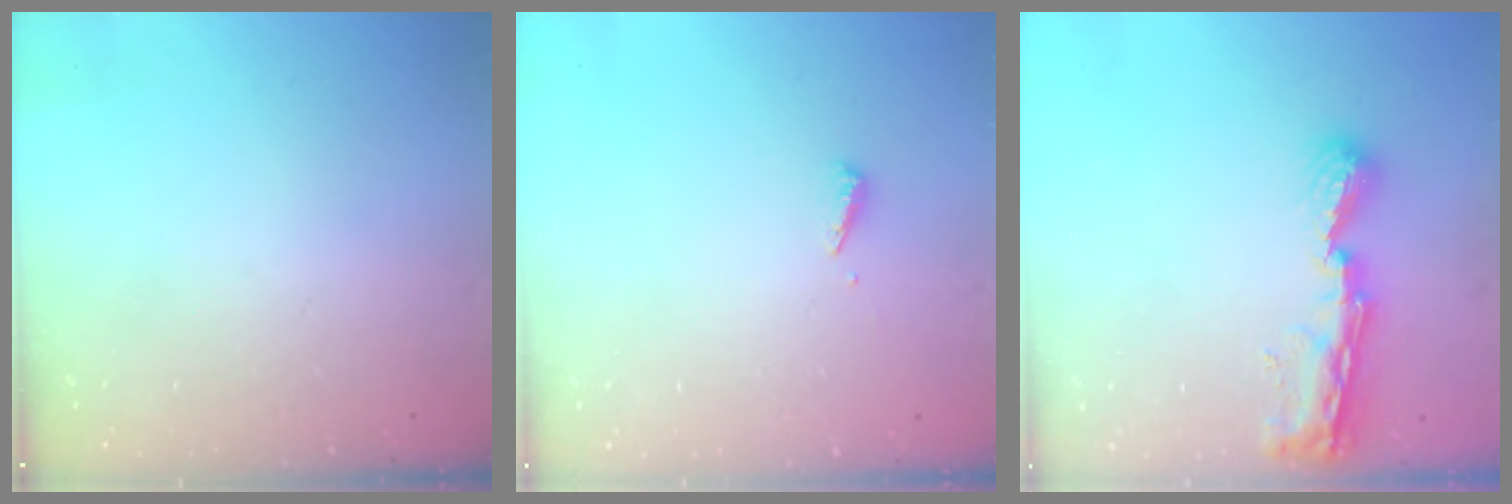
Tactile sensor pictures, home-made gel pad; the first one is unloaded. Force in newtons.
{"total": 2.5, "press": 2.5, "slide": 0.1}
{"total": 8.9, "press": 8.9, "slide": 0.9}